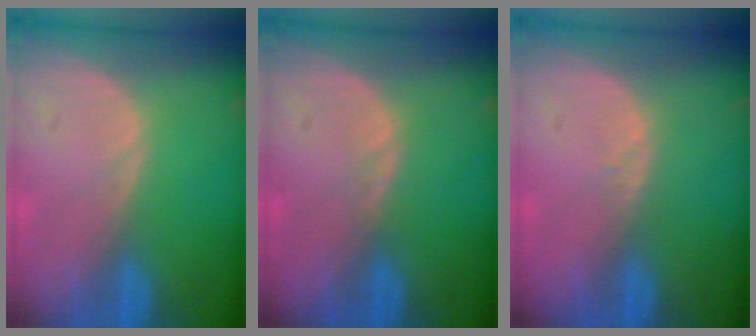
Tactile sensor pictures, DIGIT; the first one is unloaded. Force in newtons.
{"total": 0.7, "press": 0.7, "slide": 0.2}
{"total": 0.7, "press": 0.5, "slide": 0.5}